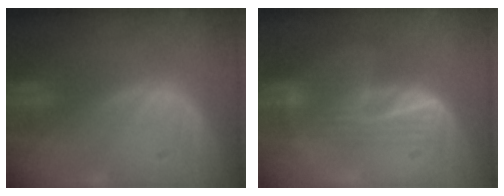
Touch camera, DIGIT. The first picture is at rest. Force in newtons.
{"total": 7.1, "press": 5.8, "slide": 4.1}